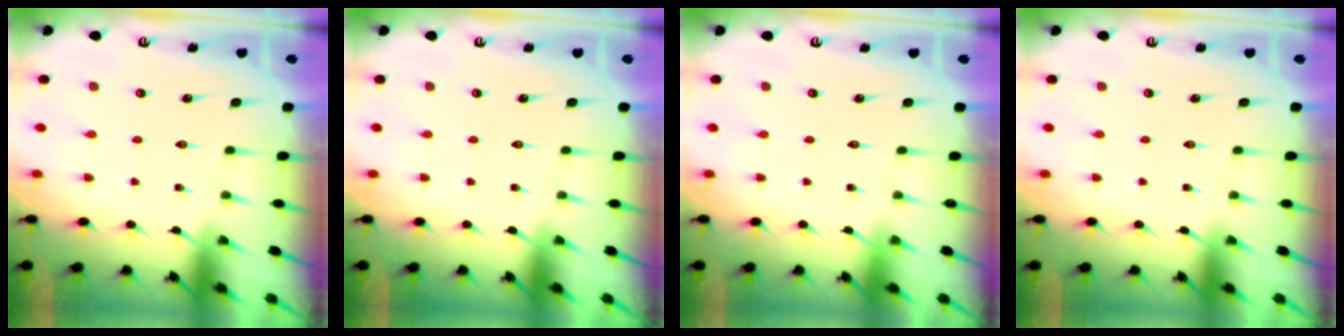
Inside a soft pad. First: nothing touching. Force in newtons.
{"total": 0.0}
{"total": 0.0}
{"total": 0.0}